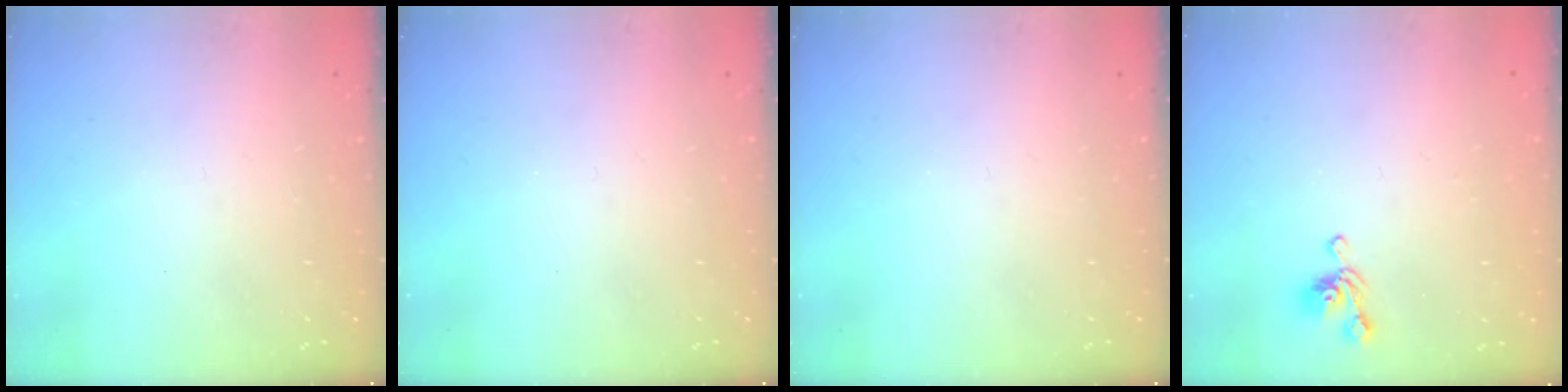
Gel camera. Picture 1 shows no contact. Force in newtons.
{"total": 0.0}
{"total": 0.0}
{"total": 4.8, "press": 4.8, "slide": 0.2}